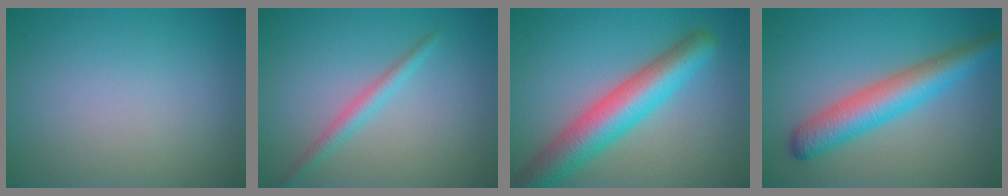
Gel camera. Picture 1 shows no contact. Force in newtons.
{"total": 1.9, "press": 1.9, "slide": 0.1}
{"total": 7.4, "press": 7.4, "slide": 0.2}
{"total": 5.7, "press": 5.7, "slide": 0.1}